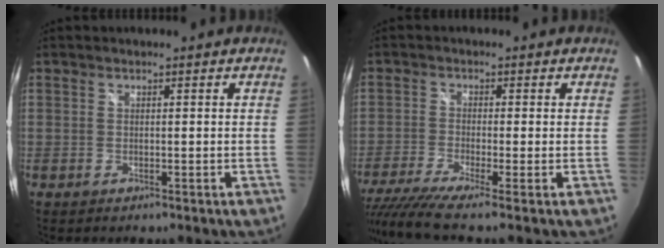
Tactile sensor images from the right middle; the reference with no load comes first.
{"total": 8.2, "force": [-6.7, -1.3, 4.4], "torque": [-0.103, -0.038, -0.128]}